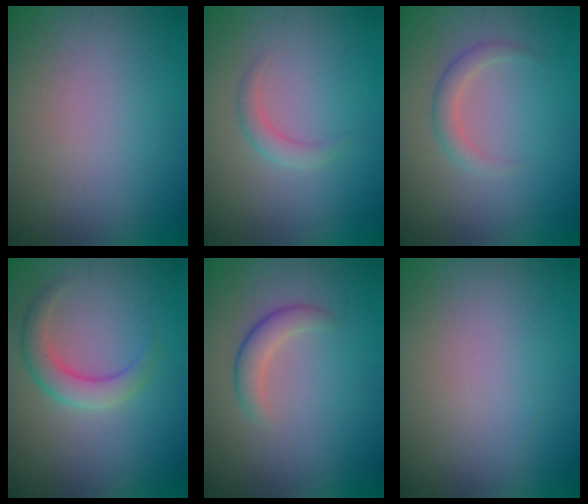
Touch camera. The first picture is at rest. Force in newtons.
{"total": 1.4, "press": 1.4, "slide": 0.1}
{"total": 1.8, "press": 1.7, "slide": 0.1}
{"total": 2.8, "press": 2.8, "slide": 0.1}
{"total": 2.1, "press": 2.1, "slide": 0.0}
{"total": 0.0}